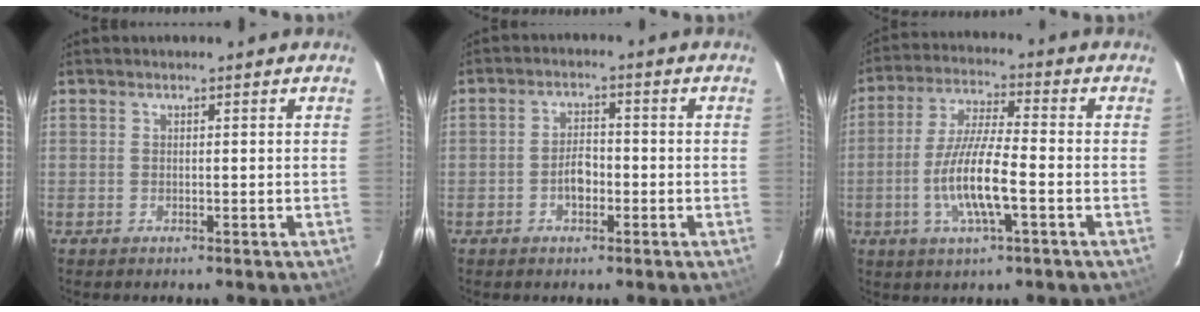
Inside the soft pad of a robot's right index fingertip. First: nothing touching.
{"total": 3.8, "force": [-1.5, 2.2, 2.6], "torque": [-0.050, 0.007, -0.024]}
{"total": 11.0, "force": [-3.3, 1.8, 10.3], "torque": [-0.208, -0.004, -0.064]}